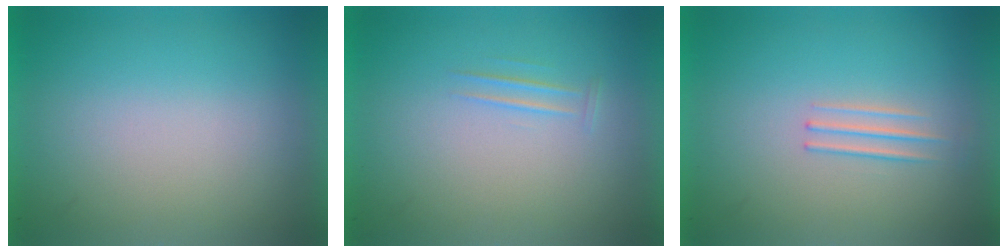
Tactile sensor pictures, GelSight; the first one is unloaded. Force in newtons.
{"total": 1.1}
{"total": 1.3}